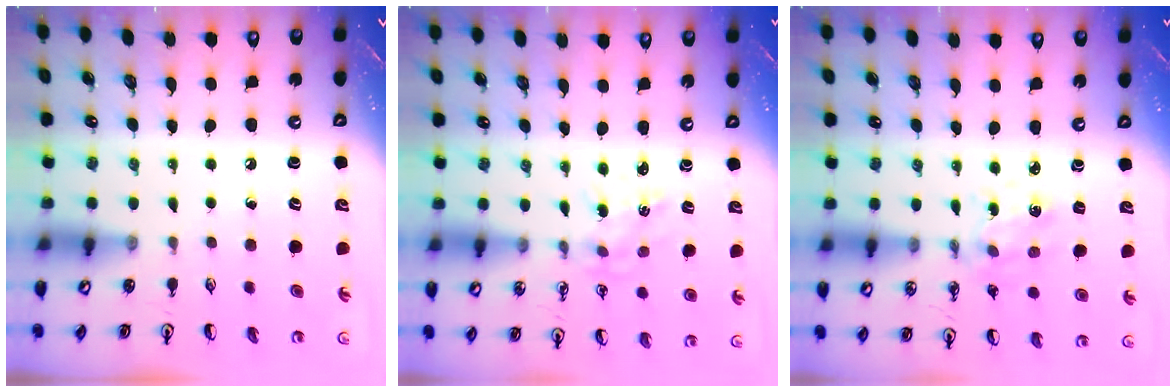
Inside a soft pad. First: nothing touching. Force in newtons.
{"total": 0.5, "press": 0.5, "slide": 0.1}
{"total": 2.0, "press": 2.0, "slide": 0.3}